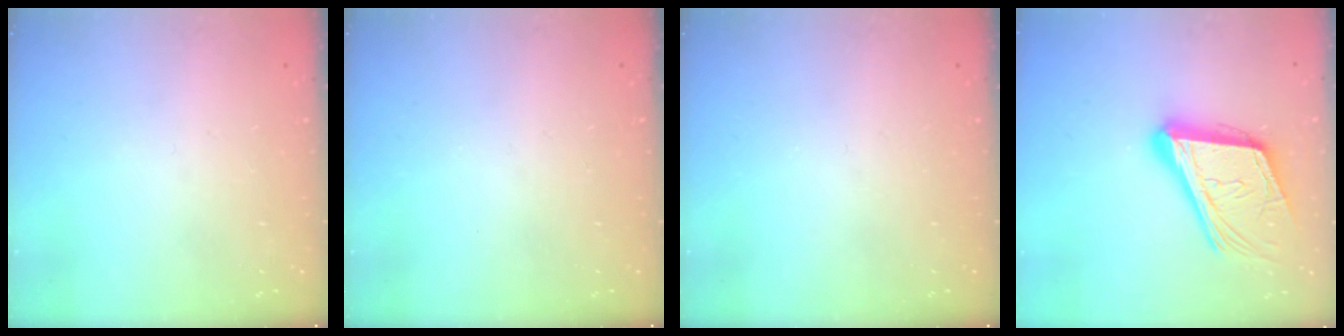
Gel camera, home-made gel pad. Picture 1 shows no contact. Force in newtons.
{"total": 0.0}
{"total": 0.0}
{"total": 21.2, "press": 20.8, "slide": 4.3}